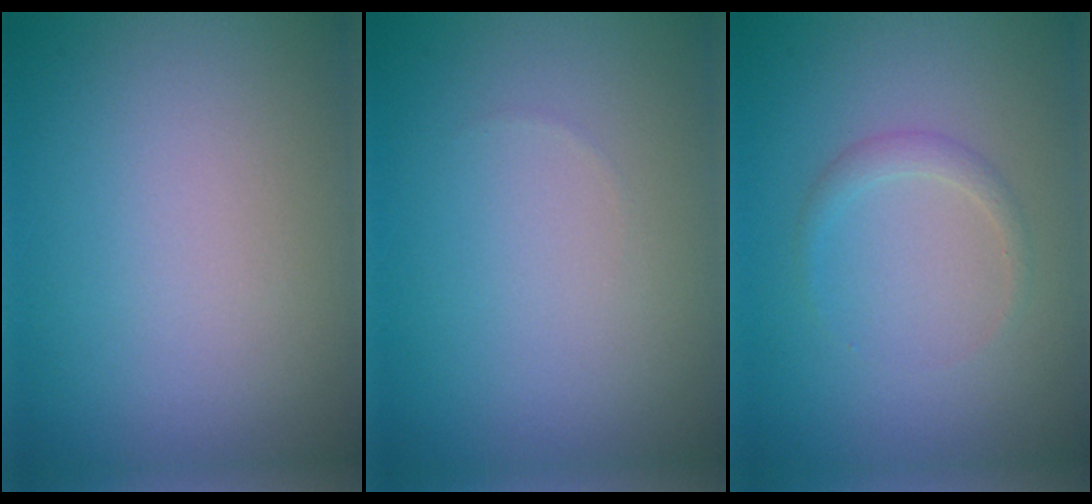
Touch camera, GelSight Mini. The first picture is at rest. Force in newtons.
{"total": 0.0}
{"total": 1.2, "press": 1.2, "slide": 0.1}